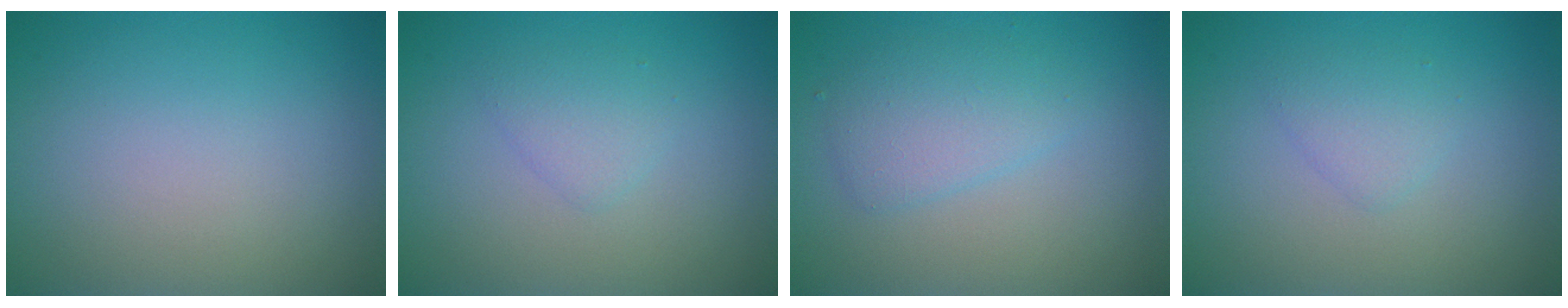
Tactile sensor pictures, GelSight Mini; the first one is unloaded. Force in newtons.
{"total": 1.5, "press": 1.5, "slide": 0.1}
{"total": 2.7, "press": 2.7, "slide": 0.0}
{"total": 1.5, "press": 1.5, "slide": 0.1}